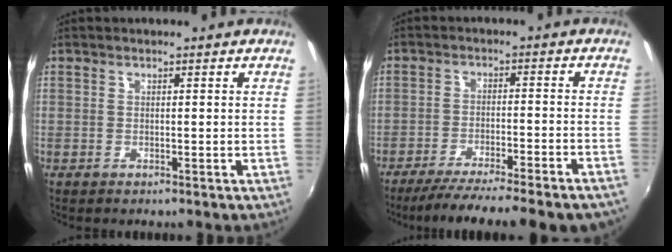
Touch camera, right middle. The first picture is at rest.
{"total": 17.9, "force": [-15.6, 1.0, 8.8], "torque": [-0.150, -0.031, -0.221]}